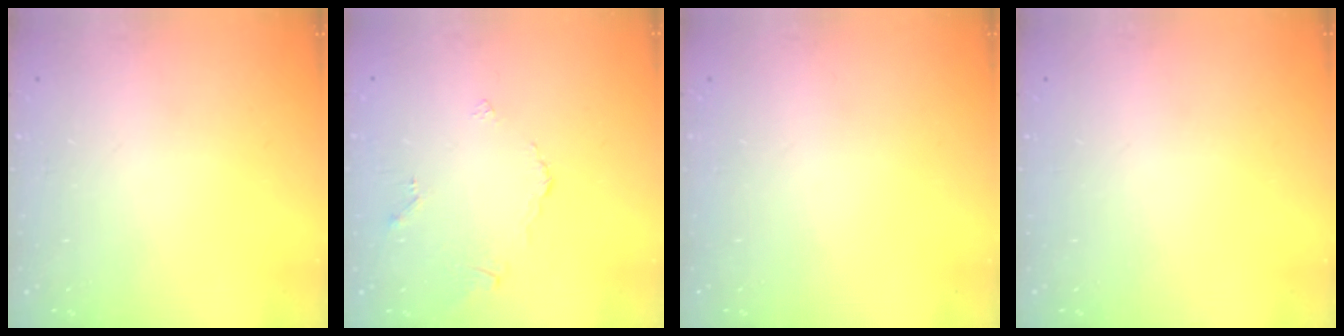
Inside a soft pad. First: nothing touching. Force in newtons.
{"total": 2.4, "press": 2.4, "slide": 0.5}
{"total": 0.0}
{"total": 0.0}